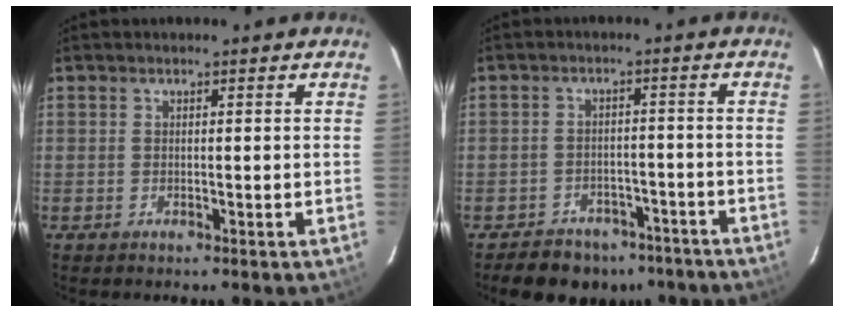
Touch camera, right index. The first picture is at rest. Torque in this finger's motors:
{"motor_torque": [-0.31, -0.50, -0.34, -0.21]}